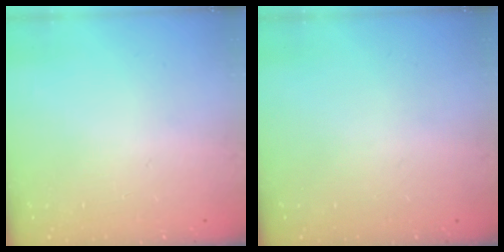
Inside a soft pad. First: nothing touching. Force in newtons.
{"total": 0.0}